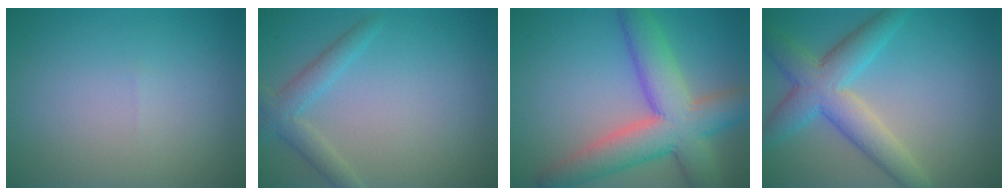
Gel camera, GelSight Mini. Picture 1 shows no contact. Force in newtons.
{"total": 2.6, "press": 2.6, "slide": 0.1}
{"total": 9.2, "press": 9.1, "slide": 0.5}
{"total": 6.0, "press": 6.0, "slide": 0.3}